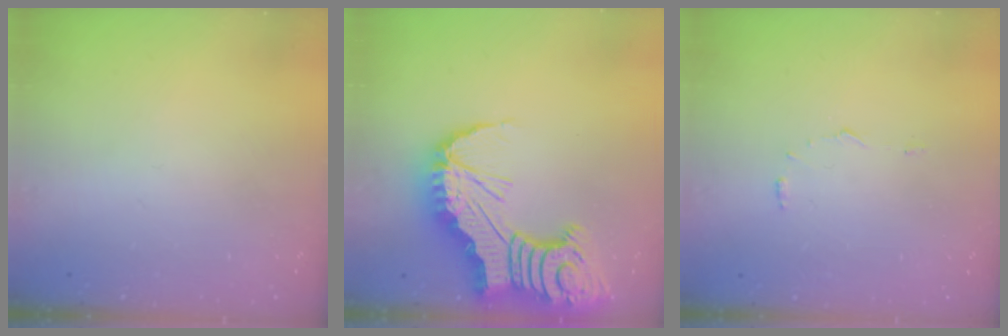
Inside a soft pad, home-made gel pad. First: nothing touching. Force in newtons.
{"total": 20.1, "press": 19.9, "slide": 2.2}
{"total": 4.8, "press": 4.8, "slide": 0.3}